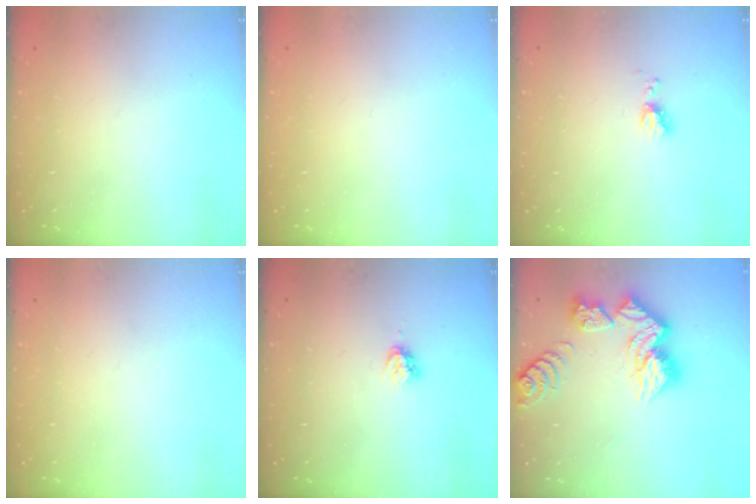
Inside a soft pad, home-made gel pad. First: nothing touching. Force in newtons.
{"total": 0.0}
{"total": 4.9, "press": 4.8, "slide": 0.8}
{"total": 0.0}
{"total": 3.3, "press": 3.3, "slide": 0.3}
{"total": 15.7, "press": 15.6, "slide": 1.7}